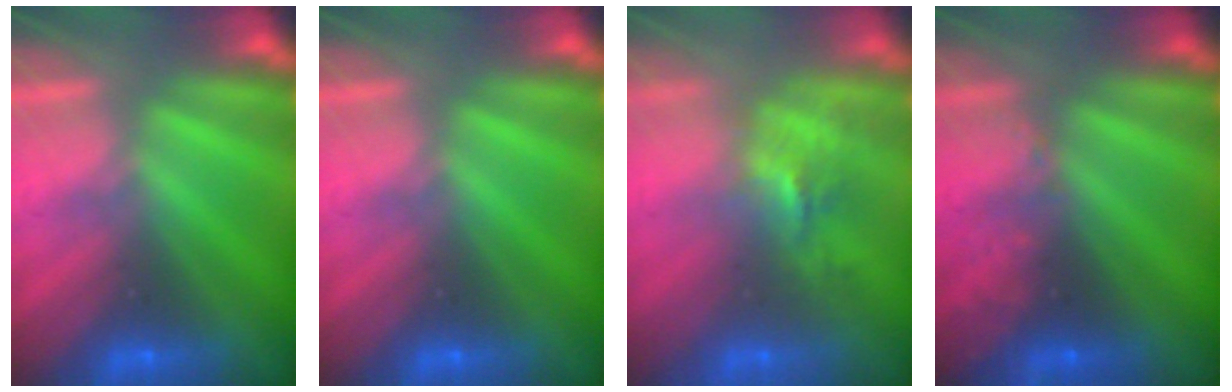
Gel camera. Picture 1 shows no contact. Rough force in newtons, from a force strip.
{"total": 0.0}
{"total": 2.6}
{"total": 2.9}